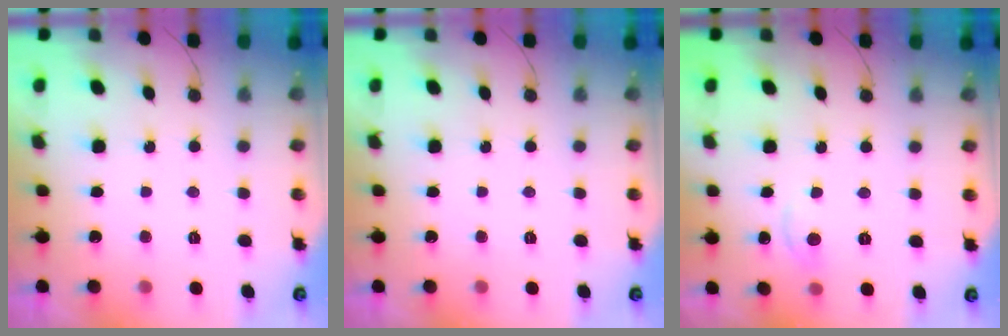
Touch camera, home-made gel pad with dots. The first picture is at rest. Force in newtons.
{"total": 0.0}
{"total": 3.0, "press": 3.0, "slide": 0.3}